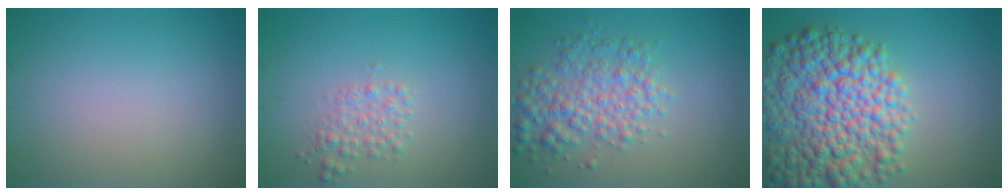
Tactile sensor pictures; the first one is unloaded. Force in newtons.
{"total": 1.7, "press": 1.7, "slide": 0.1}
{"total": 4.5, "press": 4.5, "slide": 0.1}
{"total": 11.2, "press": 11.2, "slide": 0.4}